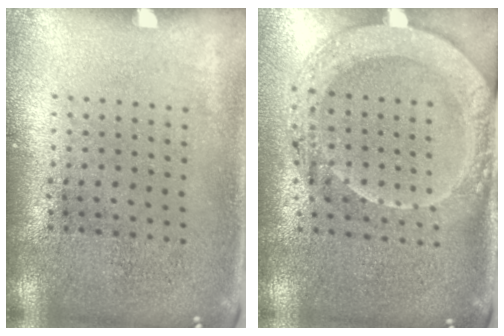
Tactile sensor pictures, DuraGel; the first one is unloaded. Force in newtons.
{"total": 2.0, "press": 2.0, "slide": 0.5}